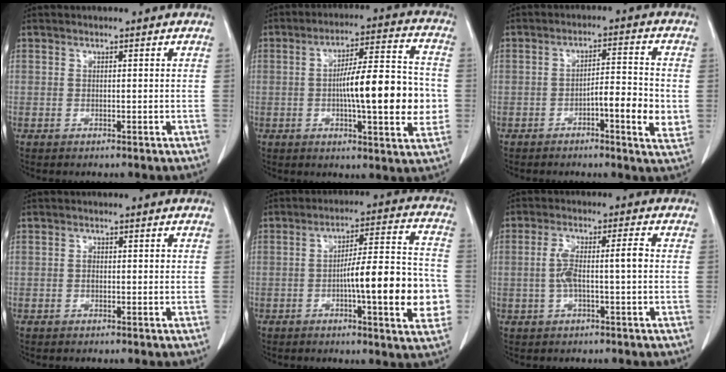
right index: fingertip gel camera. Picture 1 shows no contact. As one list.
[{"total": 15.4, "force": [-1.4, 2.6, 15.1], "torque": [-0.230, 0.014, -0.022]}, {"total": 7.5, "force": [-1.8, 1.0, 7.2], "torque": [-0.102, 0.001, -0.031]}, {"total": 1.3, "force": [-0.1, 0.8, 1.0], "torque": [-0.014, 0.003, -0.002]}, {"total": 15.1, "force": [-3.1, 2.0, 14.6], "torque": [-0.210, 0.014, -0.044]}, {"total": 5.9, "force": [-0.4, 0.8, 5.8], "torque": [-0.120, 0.022, -0.006]}]